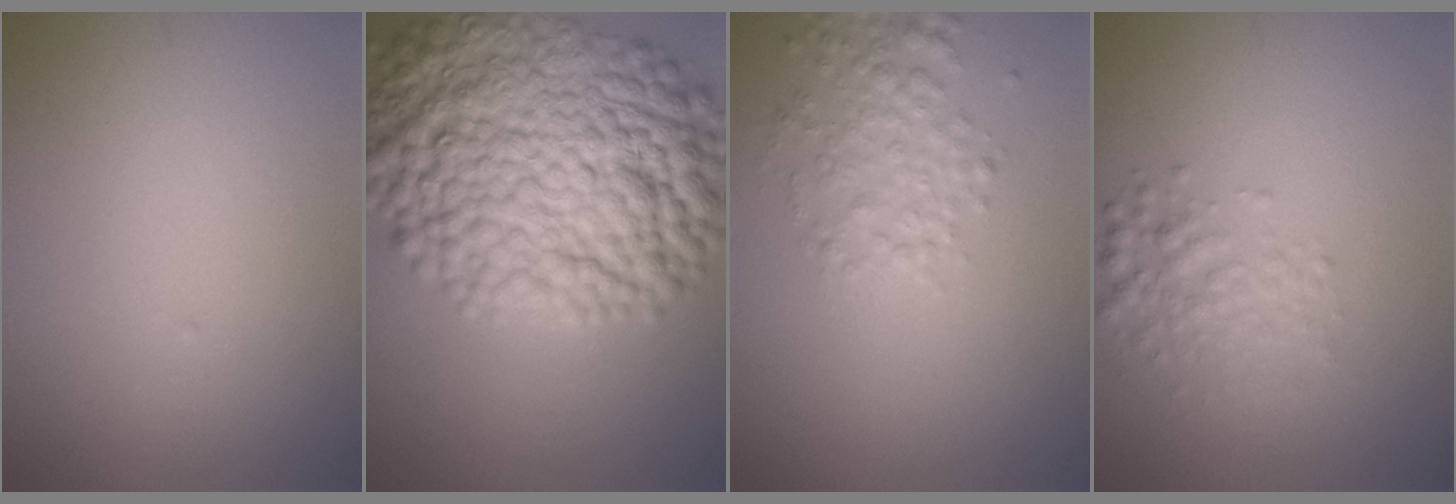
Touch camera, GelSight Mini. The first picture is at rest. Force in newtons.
{"total": 13.8, "press": 13.8, "slide": 0.1}
{"total": 2.7, "press": 2.7, "slide": 0.1}
{"total": 2.4, "press": 2.4, "slide": 0.1}